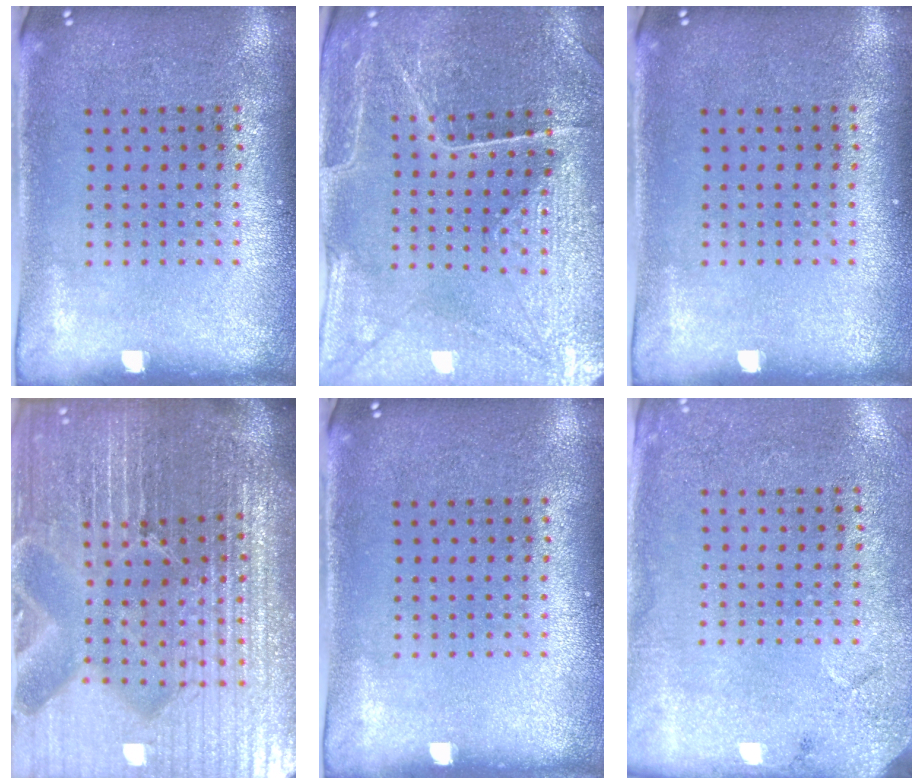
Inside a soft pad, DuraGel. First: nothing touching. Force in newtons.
{"total": 2.9, "press": 2.9, "slide": 0.2}
{"total": 0.0}
{"total": 7.3, "press": 6.4, "slide": 3.5}
{"total": 0.0}
{"total": 2.7, "press": 2.2, "slide": 1.6}